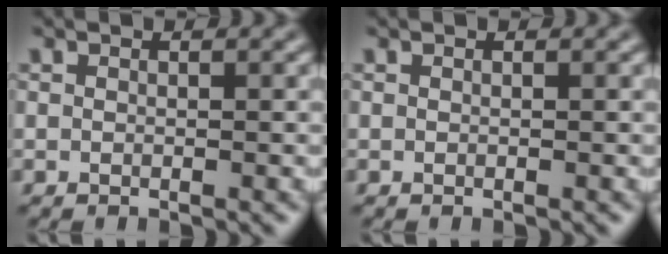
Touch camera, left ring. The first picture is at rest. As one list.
[{"total": 0.0}]